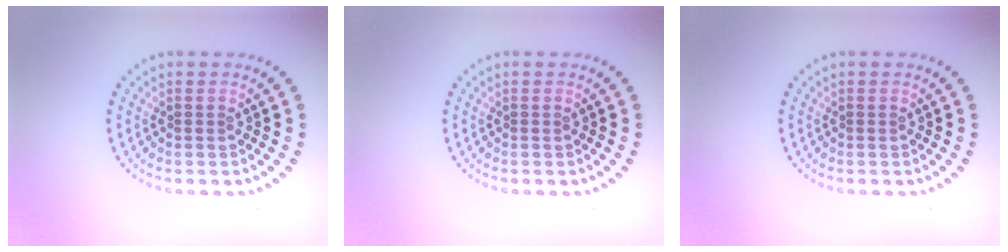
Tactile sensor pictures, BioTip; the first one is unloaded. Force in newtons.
{"total": 0.0}
{"total": 0.0}